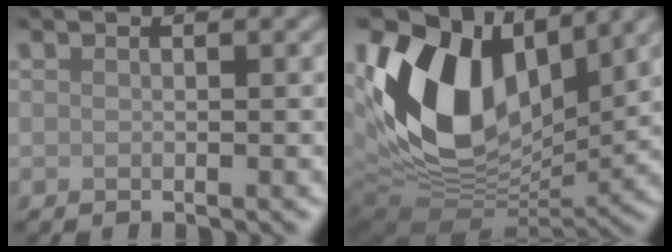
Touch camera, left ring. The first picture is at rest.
{"total": 14.7, "force": [4.2, 9.3, 10.5], "torque": [-0.216, 0.003, 0.078]}